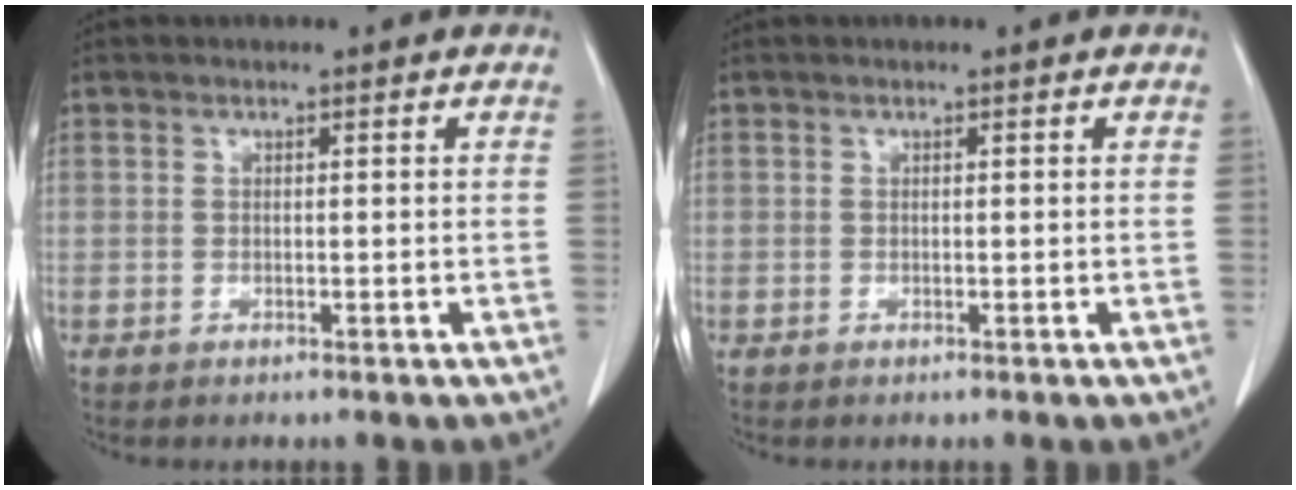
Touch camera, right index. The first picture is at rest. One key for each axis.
{"total": 0.0}